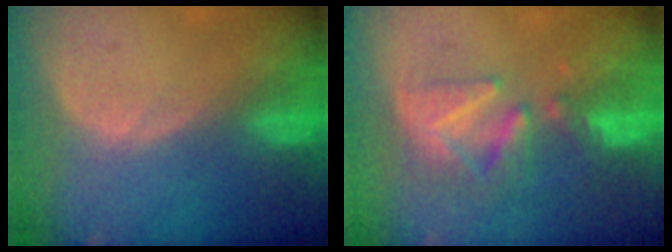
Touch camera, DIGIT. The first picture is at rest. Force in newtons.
{"total": 8.4, "press": 7.7, "slide": 3.3}